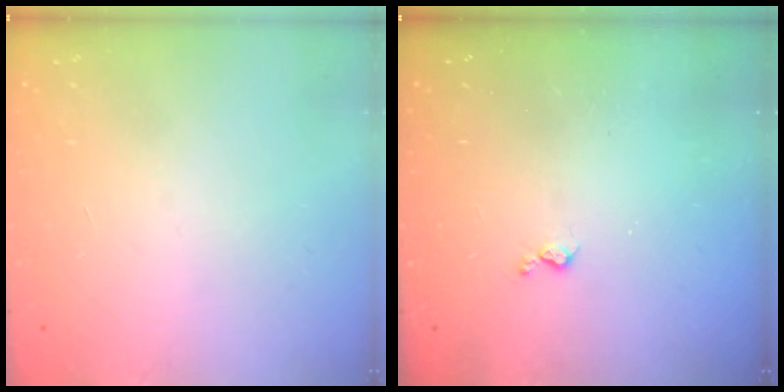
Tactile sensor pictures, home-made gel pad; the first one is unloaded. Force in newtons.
{"total": 3.3, "press": 3.2, "slide": 0.6}